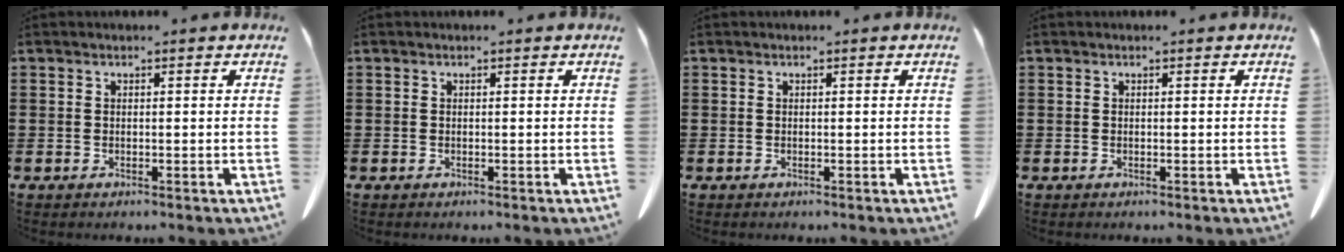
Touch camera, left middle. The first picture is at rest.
{"total": 0.0}
{"total": 0.0}
{"total": 0.0}